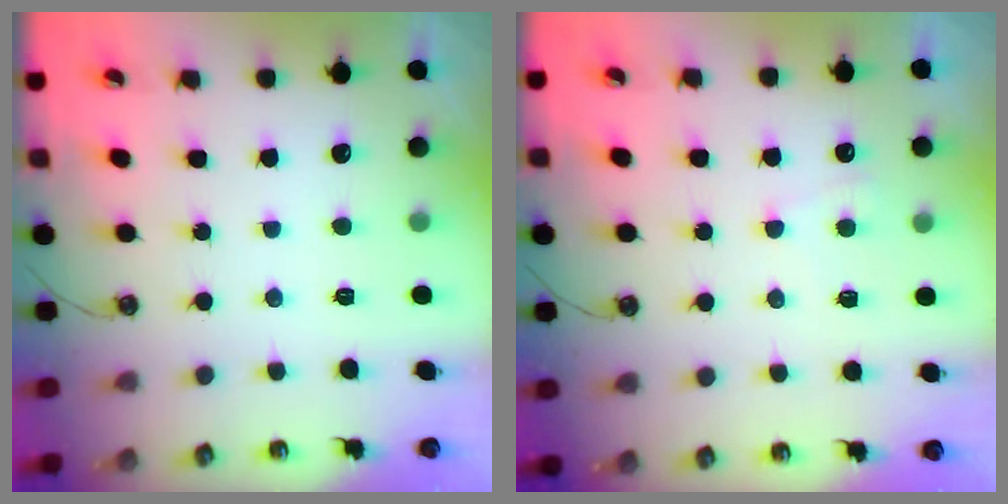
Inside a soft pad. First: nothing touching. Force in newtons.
{"total": 2.9, "press": 2.8, "slide": 0.6}